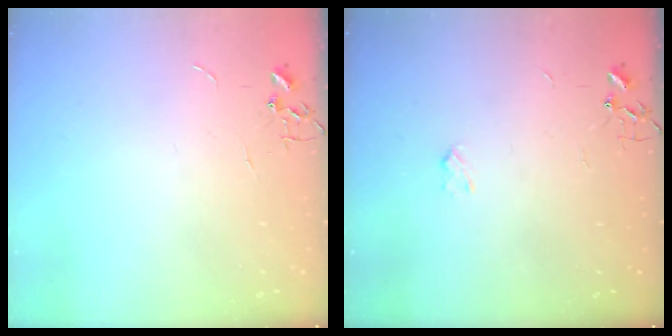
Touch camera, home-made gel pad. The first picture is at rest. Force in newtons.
{"total": 2.4, "press": 2.4, "slide": 0.4}